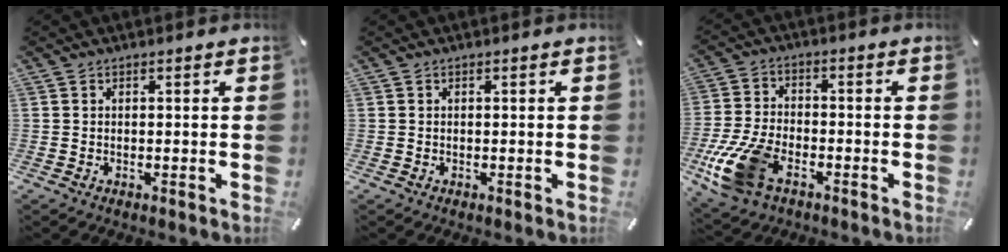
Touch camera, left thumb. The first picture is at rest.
{"total": 0.0}
{"total": 13.7, "force": [-6.5, 7.9, 9.1], "torque": [-0.194, 0.022, -0.115]}